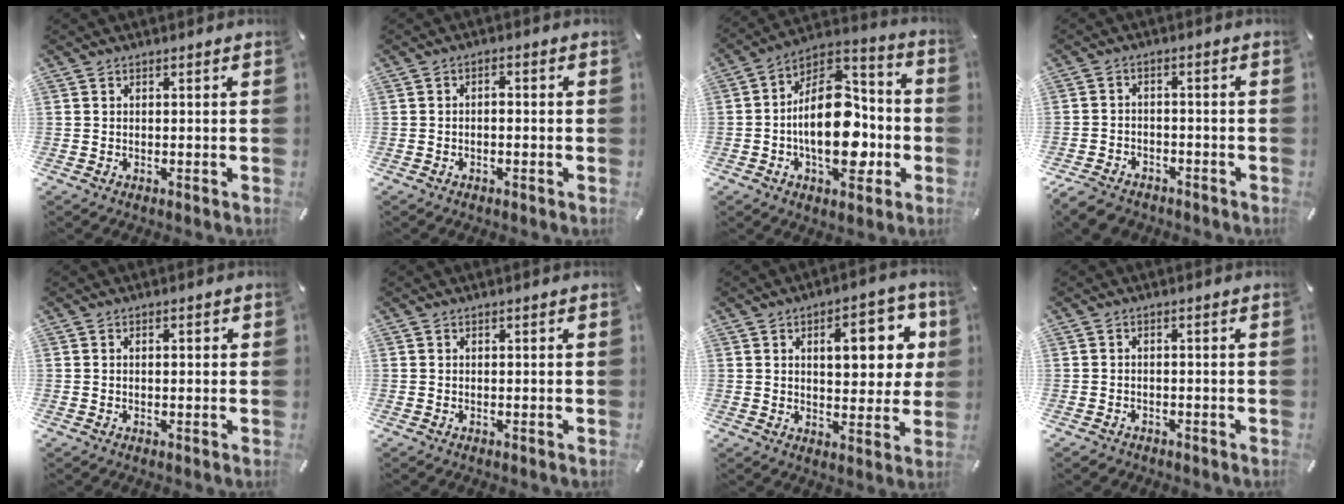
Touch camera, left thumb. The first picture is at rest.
{"total": 1.7, "force": [-0.8, 0.8, 1.2], "torque": [-0.025, 0.008, -0.018]}
{"total": 19.2, "force": [-3.6, 12.1, 14.5], "torque": [-0.229, 0.002, -0.059]}
{"total": 5.2, "force": [-4.2, 2.7, 1.6], "torque": [-0.040, 0.018, -0.083]}
{"total": 1.3, "force": [0.0, 0.7, 1.1], "torque": [-0.021, 0.003, -0.002]}
{"total": 0.0}
{"total": 13.8, "force": [4.2, 7.1, 11.0], "torque": [-0.136, -0.005, 0.062]}
{"total": 1.4, "force": [-1.0, 0.9, 0.3], "torque": [-0.006, 0.005, -0.023]}